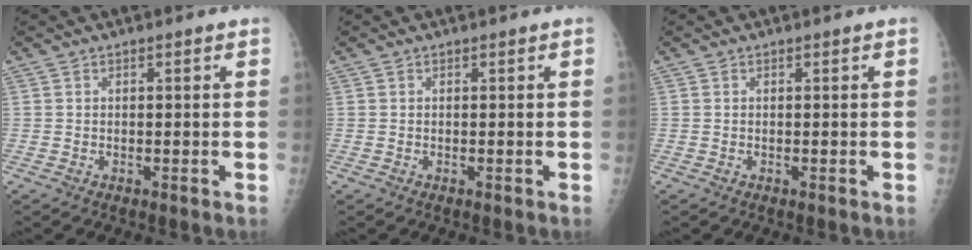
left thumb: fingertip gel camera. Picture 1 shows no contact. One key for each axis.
{"total": 0.0}
{"total": 0.0}